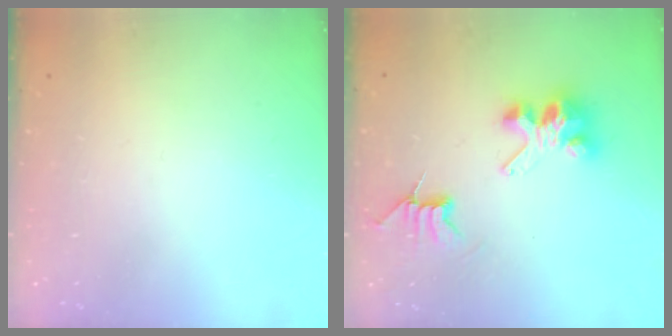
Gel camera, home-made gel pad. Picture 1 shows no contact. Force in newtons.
{"total": 8.3, "press": 8.3, "slide": 0.5}